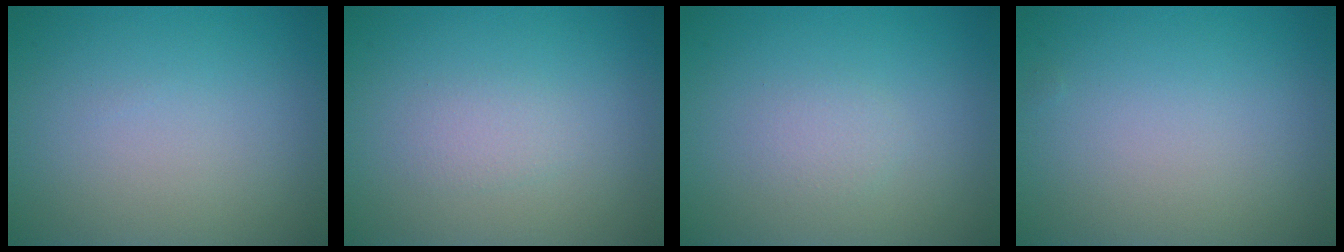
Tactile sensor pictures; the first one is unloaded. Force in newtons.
{"total": 1.1, "press": 1.1, "slide": 0.1}
{"total": 1.1, "press": 1.1, "slide": 0.0}
{"total": 0.0}